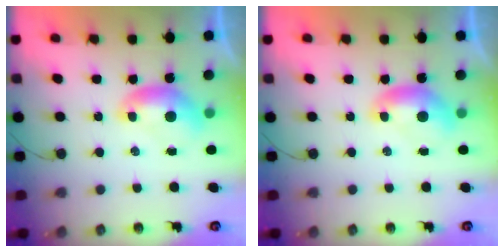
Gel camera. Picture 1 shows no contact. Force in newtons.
{"total": 0.0}